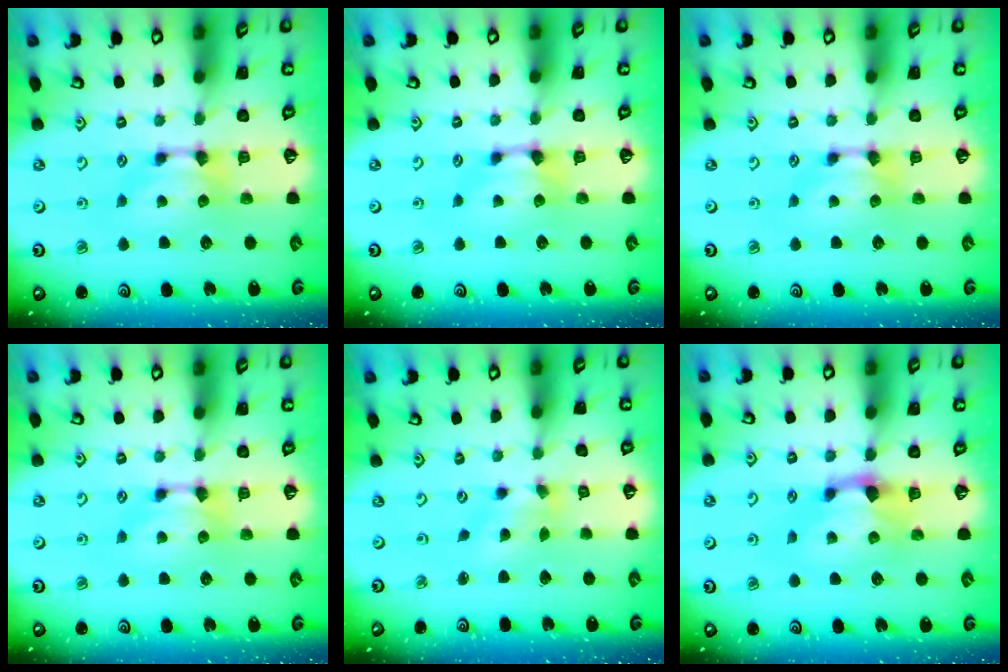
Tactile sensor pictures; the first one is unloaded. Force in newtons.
{"total": 1.1, "press": 0.4, "slide": 1.0}
{"total": 0.0}
{"total": 0.0}
{"total": 1.4, "press": 0.6, "slide": 1.3}
{"total": 1.6, "press": 0.6, "slide": 1.5}